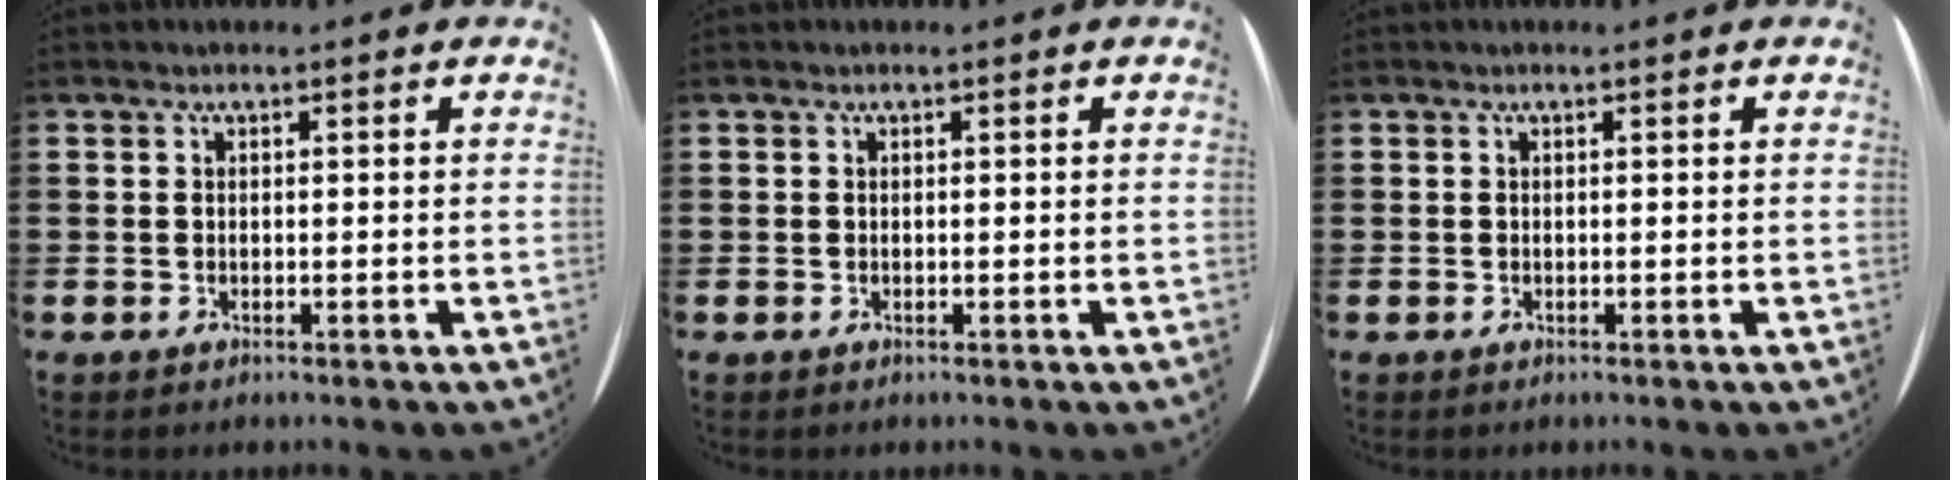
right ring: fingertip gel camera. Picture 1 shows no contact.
{"total": 0.0}
{"total": 0.0}